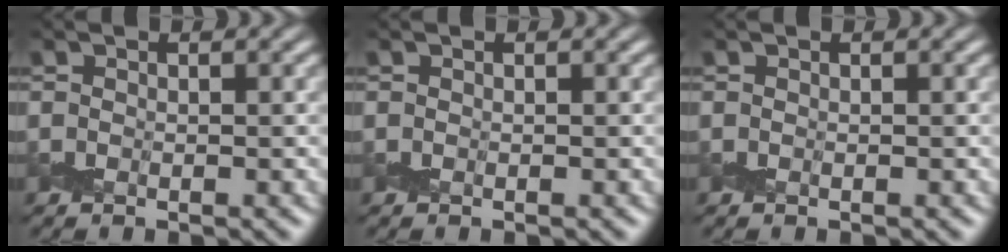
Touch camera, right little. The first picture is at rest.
{"total": 0.0}
{"total": 0.0}